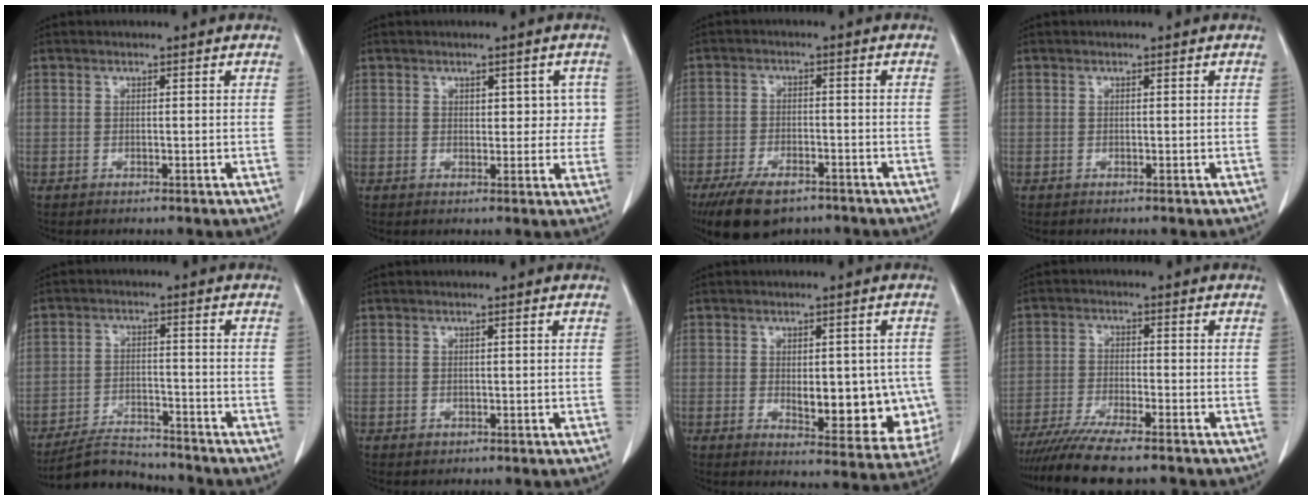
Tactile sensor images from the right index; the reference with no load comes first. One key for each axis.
{"total": 4.1, "fx": 1.1, "fy": 2.5, "fz": 3.0, "tx": -0.020, "ty": 0.010, "tz": 0.014}
{"total": 9.5, "fx": -6.9, "fy": 3.9, "fz": 5.2, "tx": -0.090, "ty": -0.009, "tz": -0.112}
{"total": 0.0}
{"total": 7.2, "fx": -7.1, "fy": 1.4, "fz": 0.6, "tx": -0.010, "ty": -0.005, "tz": -0.123}
{"total": 0.7, "fx": -0.2, "fy": 0.6, "fz": 0.2, "tx": -0.002, "ty": 0.002, "tz": -0.001}
{"total": 13.2, "fx": -1.7, "fy": 6.0, "fz": 11.6, "tx": -0.135, "ty": 0.001, "tz": -0.004}
{"total": 10.7, "fx": -9.1, "fy": 0.5, "fz": 5.6, "tx": -0.085, "ty": -0.024, "tz": -0.146}